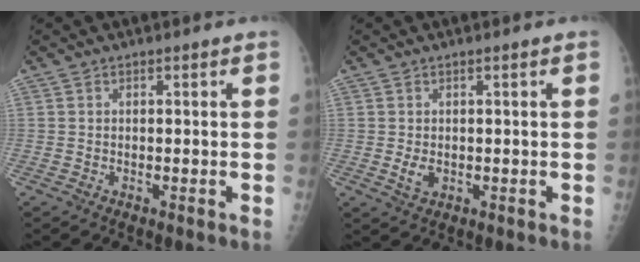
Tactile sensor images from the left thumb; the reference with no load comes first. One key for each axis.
{"total": 2.0, "fx": -0.2, "fy": 1.4, "fz": 1.5, "tx": -0.017, "ty": -0.002, "tz": 0.000}